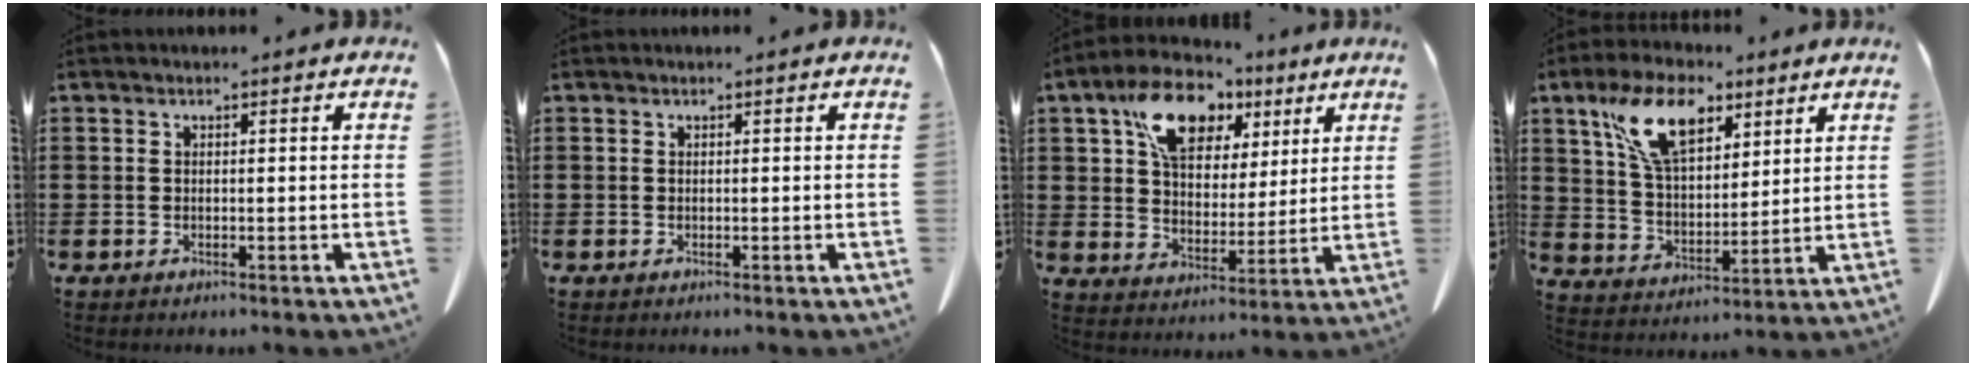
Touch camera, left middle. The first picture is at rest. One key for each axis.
{"total": 0.0}
{"total": 12.4, "fx": 7.1, "fy": 7.4, "fz": 6.9, "tx": -0.134, "ty": -0.002, "tz": 0.128}
{"total": 12.2, "fx": 7.0, "fy": 5.9, "fz": 8.0, "tx": -0.173, "ty": 0.008, "tz": 0.133}